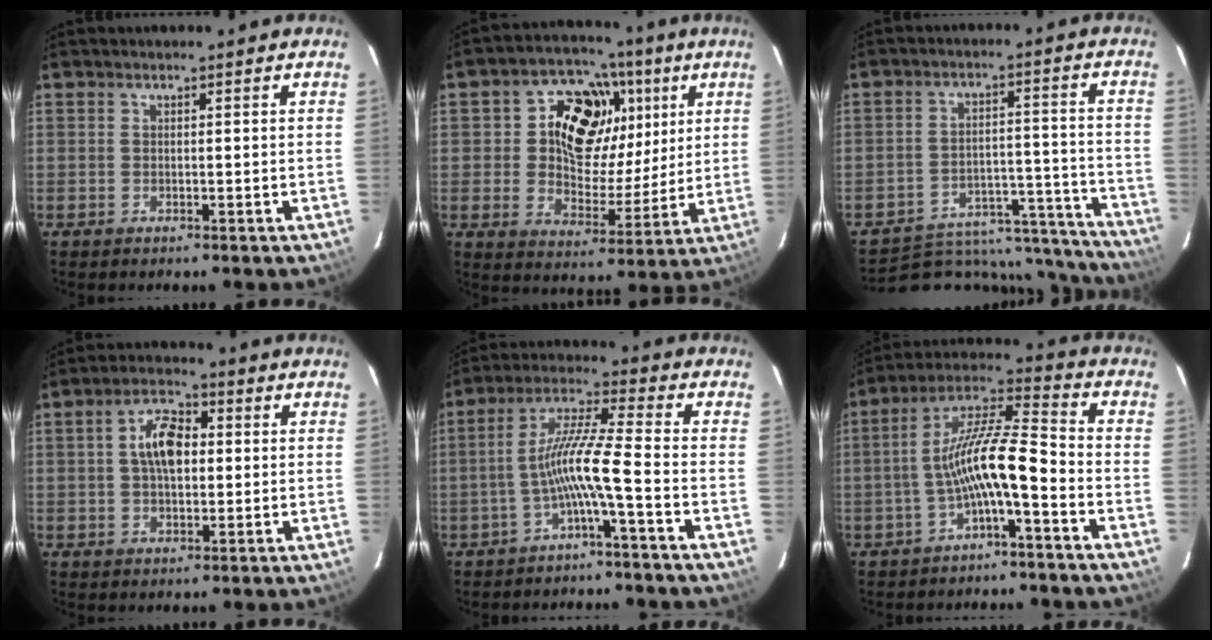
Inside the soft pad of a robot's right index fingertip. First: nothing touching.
{"total": 15.8, "force": [5.0, 12.2, 8.8], "torque": [-0.169, 0.017, 0.083]}
{"total": 21.1, "force": [-19.1, 7.1, 5.4], "torque": [-0.085, 0.041, -0.236]}
{"total": 7.4, "force": [0.7, 4.2, 6.1], "torque": [-0.112, 0.020, 0.013]}
{"total": 8.8, "force": [-3.5, -0.7, 8.0], "torque": [-0.174, 0.014, -0.066]}
{"total": 10.8, "force": [-4.0, 1.7, 9.9], "torque": [-0.206, 0.017, -0.074]}